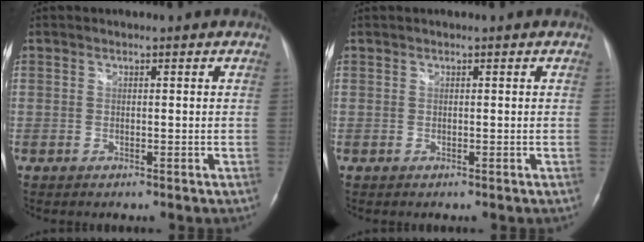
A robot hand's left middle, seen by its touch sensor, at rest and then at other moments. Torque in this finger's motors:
{"motor_torque": [0.10, -0.10, -0.08, -0.01]}